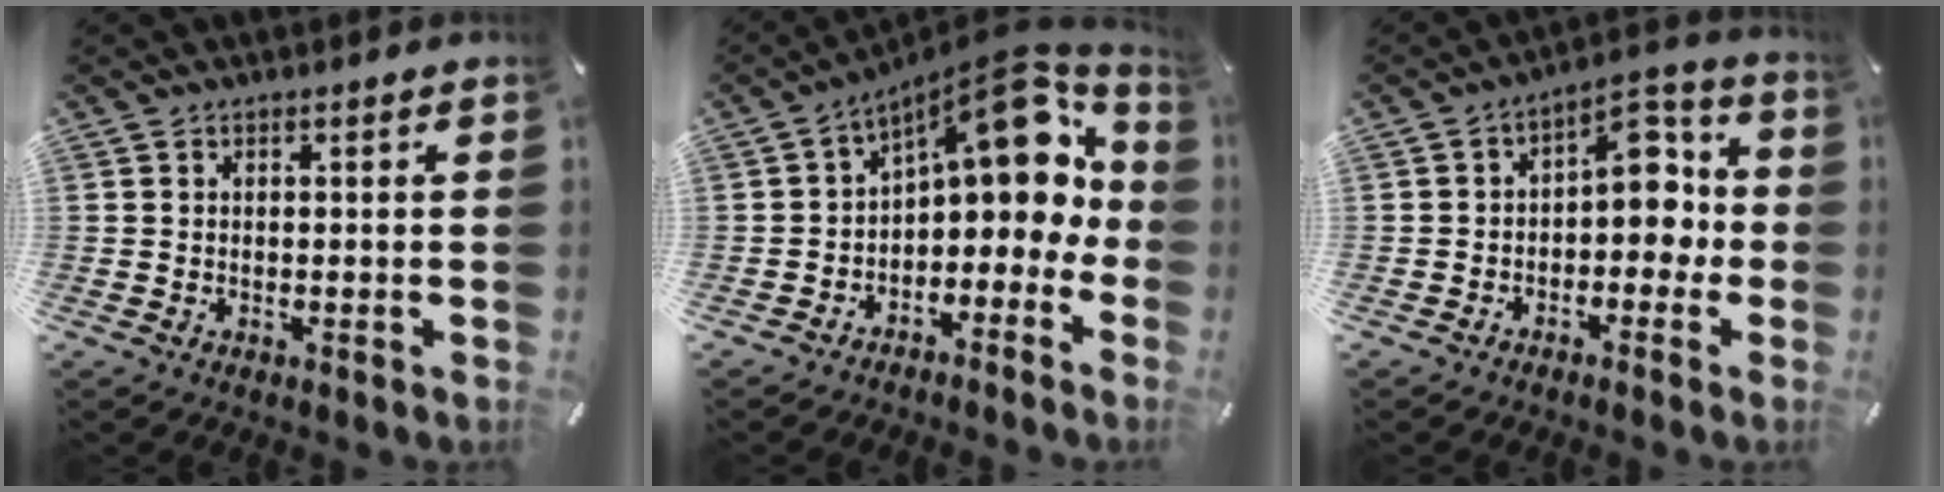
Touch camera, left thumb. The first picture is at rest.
{"total": 13.9, "force": [6.7, 7.1, 9.9], "torque": [-0.125, -0.053, 0.111]}
{"total": 9.3, "force": [0.8, 6.4, 6.6], "torque": [-0.069, -0.016, 0.005]}